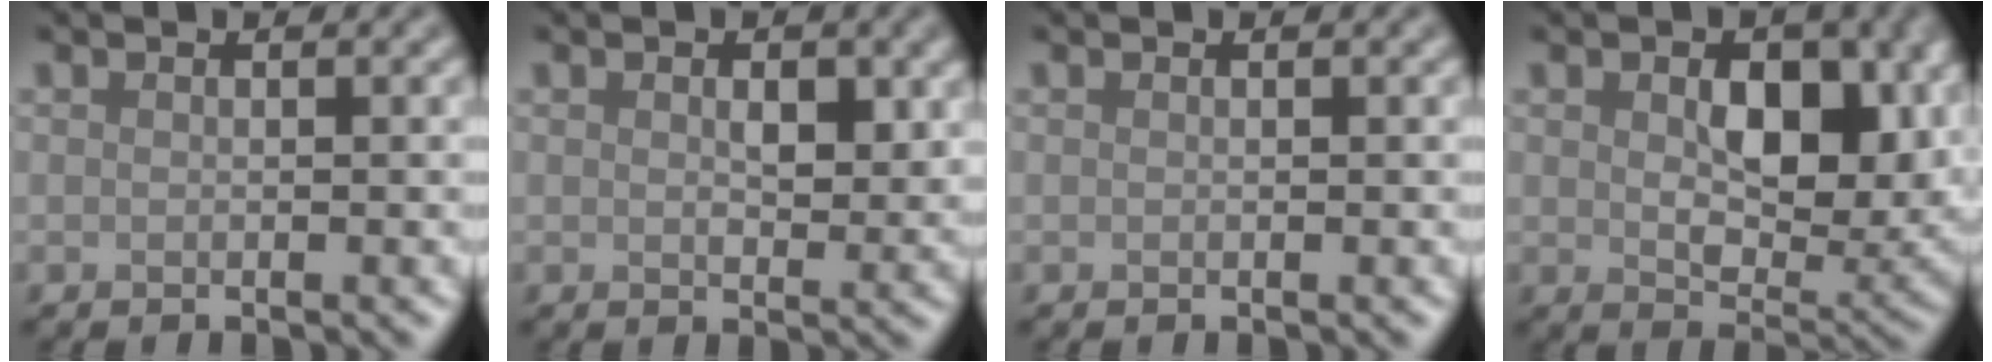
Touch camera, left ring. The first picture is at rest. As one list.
[{"total": 2.9, "force": [0.7, 1.7, 2.3], "torque": [-0.031, -0.007, 0.014]}, {"total": 0.0}, {"total": 8.1, "force": [1.6, 4.9, 6.2], "torque": [-0.089, -0.017, 0.028]}]